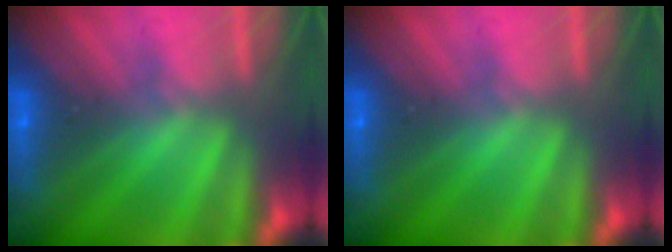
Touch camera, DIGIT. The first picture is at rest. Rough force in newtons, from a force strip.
{"total": 0.0}